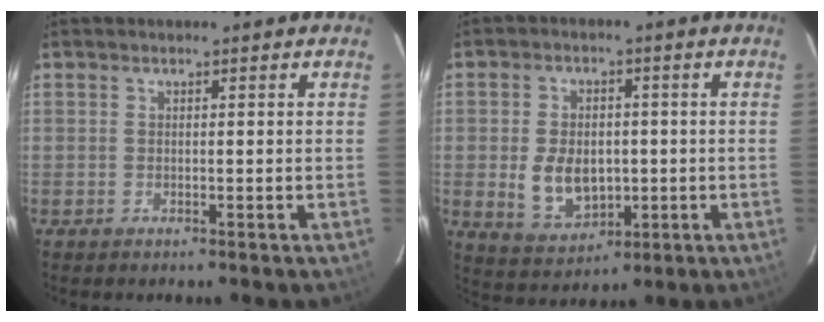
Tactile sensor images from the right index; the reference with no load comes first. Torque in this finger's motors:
{"motor_torque": [0.30, 0.11, 0.49, 0.06]}